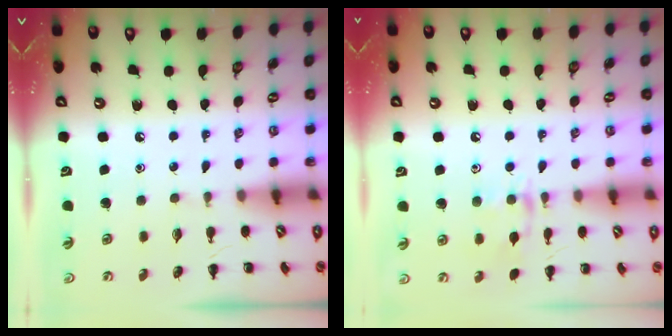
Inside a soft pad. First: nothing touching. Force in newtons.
{"total": 9.7, "press": 9.7, "slide": 0.8}